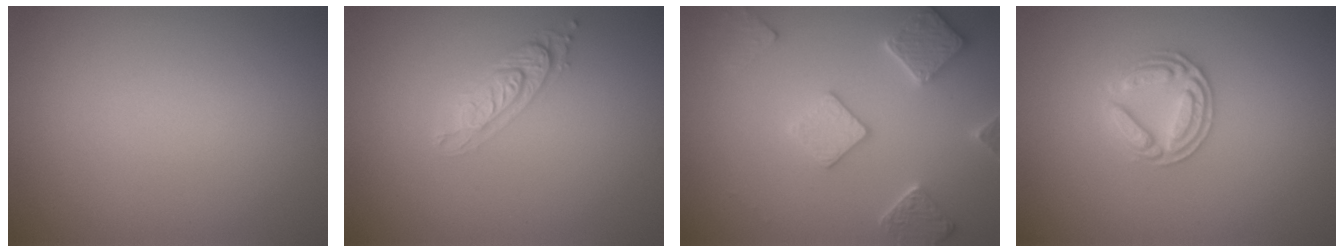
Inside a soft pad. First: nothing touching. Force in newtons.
{"total": 2.1, "press": 2.1, "slide": 0.4}
{"total": 3.7, "press": 3.6, "slide": 0.8}
{"total": 2.9, "press": 2.7, "slide": 0.9}